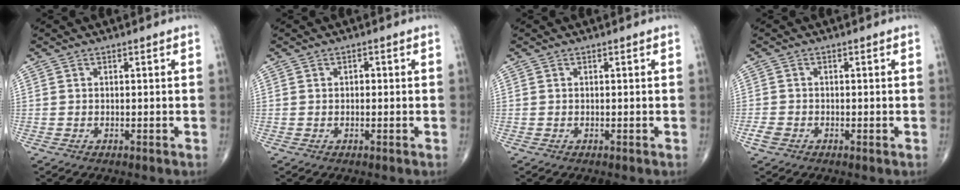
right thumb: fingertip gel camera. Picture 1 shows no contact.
{"total": 0.9, "force": [0.0, 0.7, 0.6], "torque": [-0.006, 0.002, -0.002]}
{"total": 0.0}
{"total": 2.0, "force": [-1.0, 1.3, 1.1], "torque": [-0.022, 0.000, -0.023]}